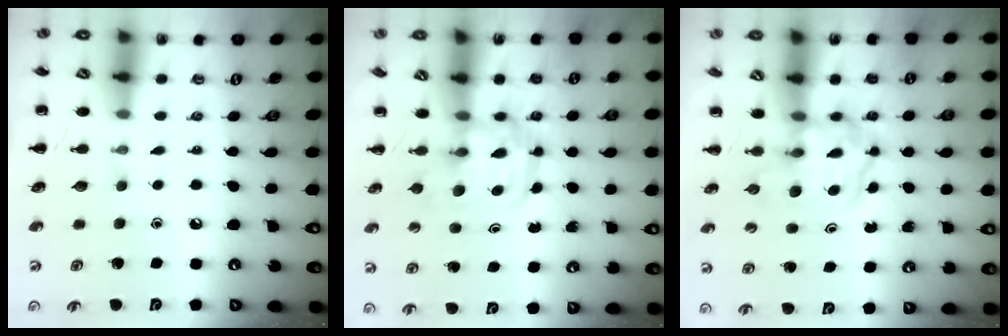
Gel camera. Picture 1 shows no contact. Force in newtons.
{"total": 3.2, "press": 3.2, "slide": 0.4}
{"total": 3.8, "press": 3.8, "slide": 0.4}